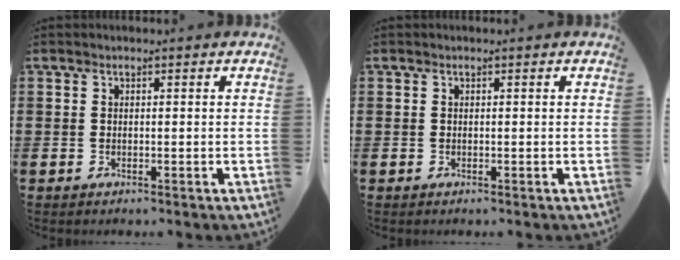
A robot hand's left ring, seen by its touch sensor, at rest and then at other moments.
{"total": 0.0}